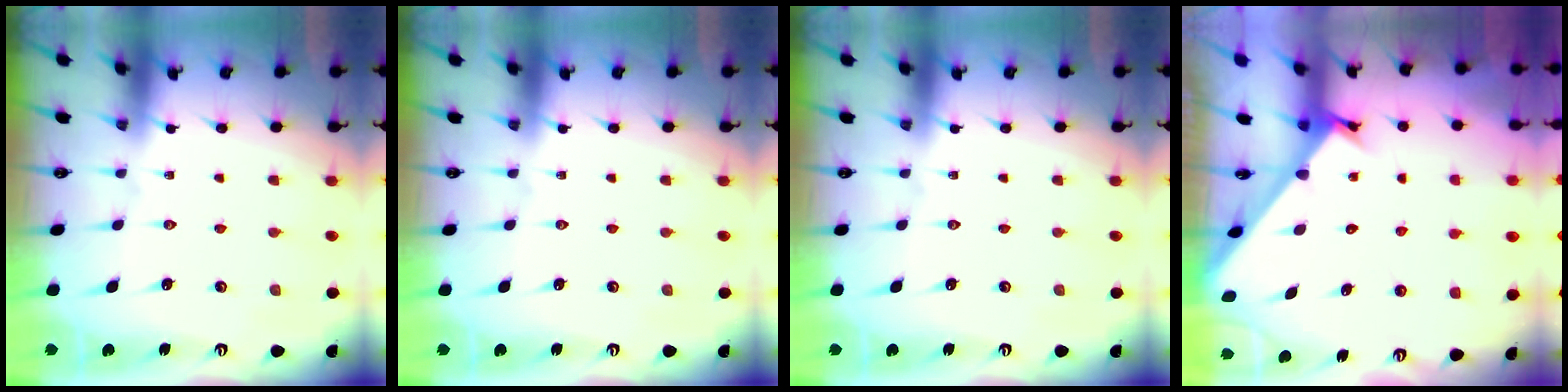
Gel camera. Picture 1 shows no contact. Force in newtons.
{"total": 0.0}
{"total": 0.0}
{"total": 2.1, "press": 2.1, "slide": 0.2}